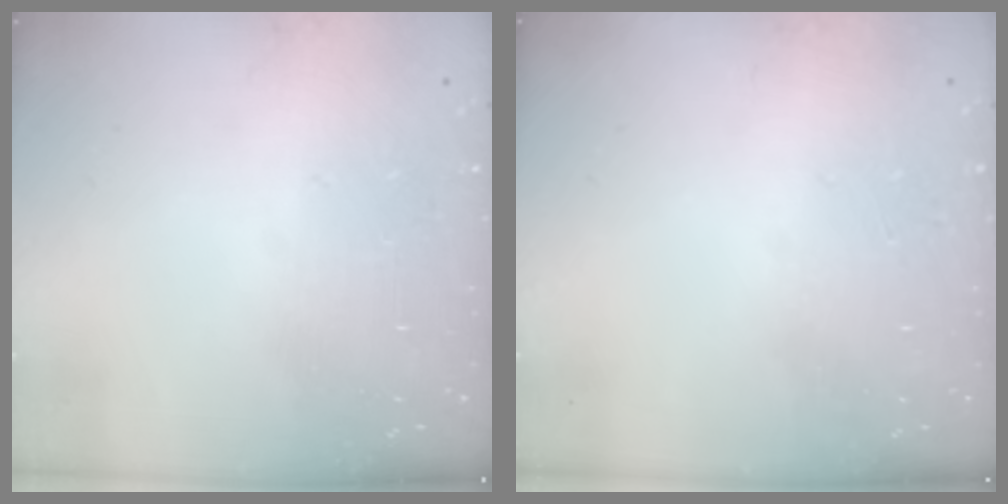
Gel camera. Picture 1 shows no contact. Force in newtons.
{"total": 0.0}